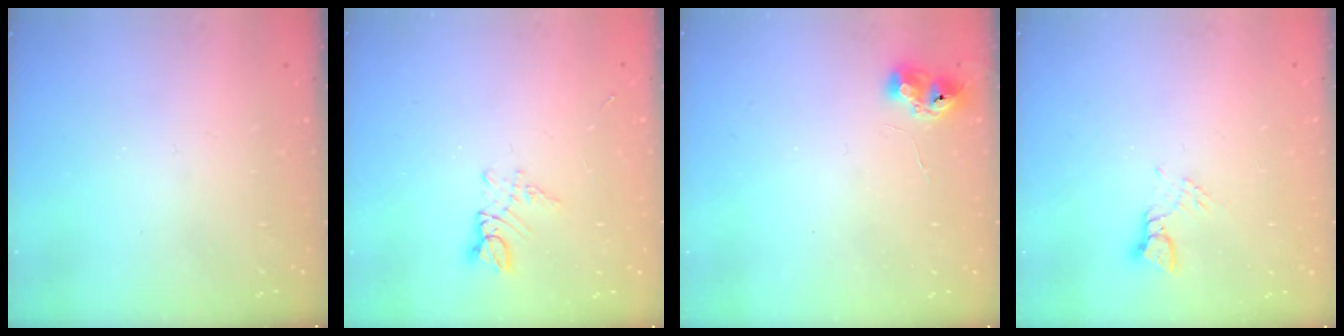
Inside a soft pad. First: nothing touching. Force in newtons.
{"total": 3.7, "press": 3.7, "slide": 0.5}
{"total": 7.5, "press": 7.4, "slide": 1.2}
{"total": 2.7, "press": 2.7, "slide": 0.2}